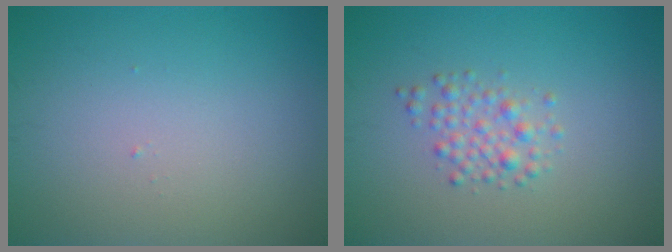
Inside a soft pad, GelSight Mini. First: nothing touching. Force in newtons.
{"total": 2.1, "press": 2.1, "slide": 0.0}